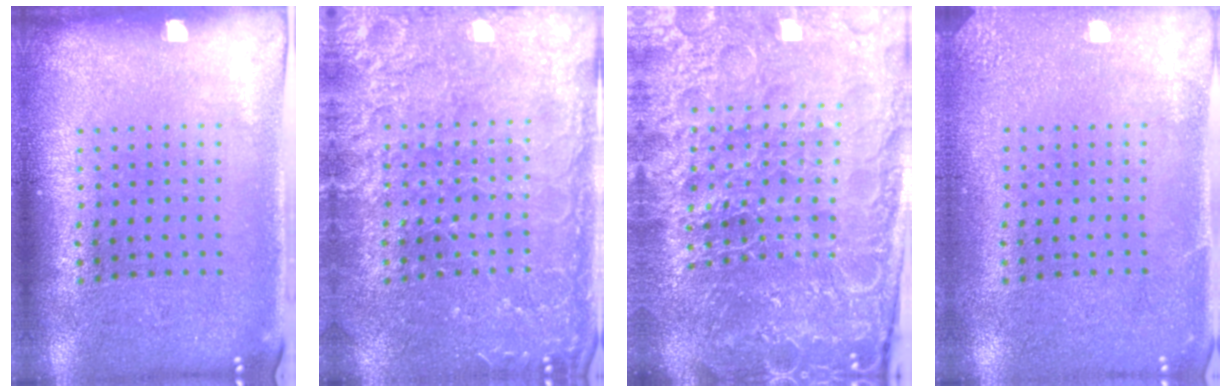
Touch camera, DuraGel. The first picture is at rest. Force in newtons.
{"total": 3.7, "press": 3.7, "slide": 0.5}
{"total": 6.2, "press": 5.5, "slide": 2.9}
{"total": 2.5, "press": 2.4, "slide": 0.3}